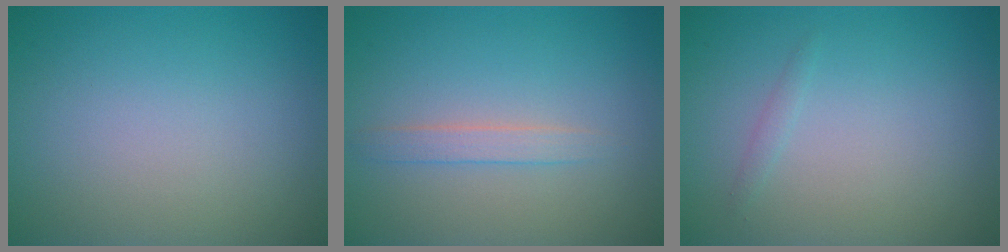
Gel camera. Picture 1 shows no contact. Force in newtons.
{"total": 1.5, "press": 1.5, "slide": 0.1}
{"total": 0.6, "press": 0.6, "slide": 0.0}